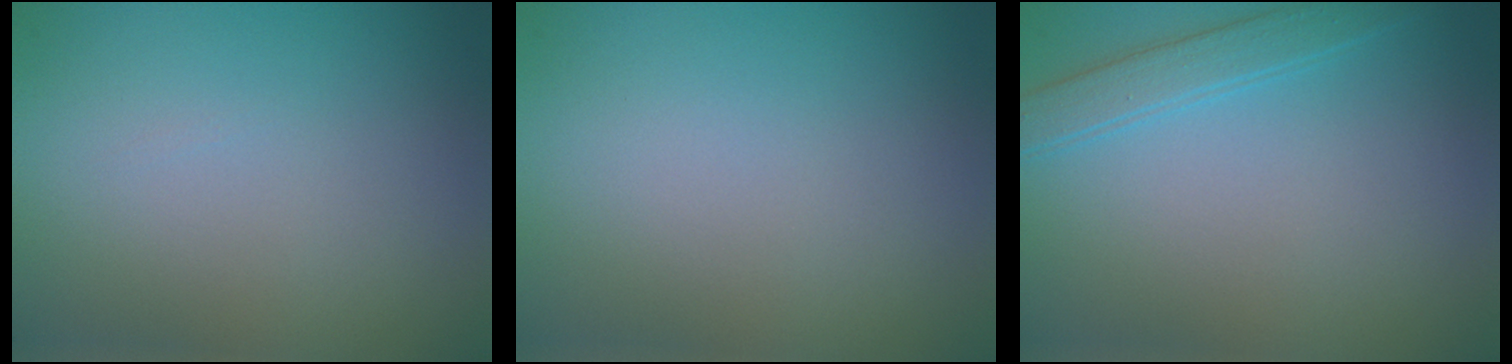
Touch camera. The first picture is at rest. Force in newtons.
{"total": 0.0}
{"total": 2.2, "press": 2.2, "slide": 0.2}